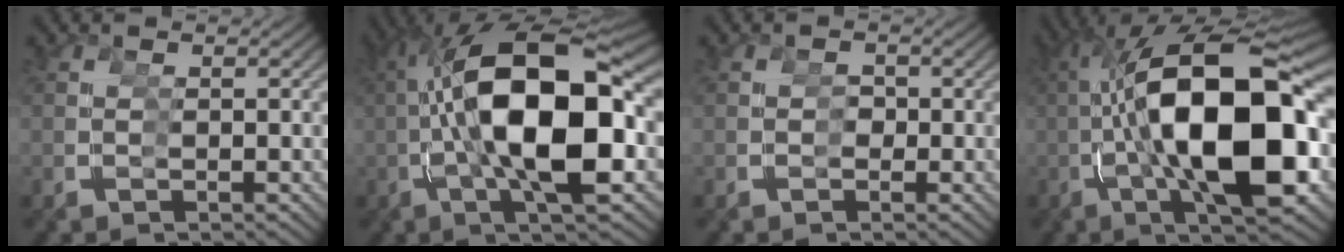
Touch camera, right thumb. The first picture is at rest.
{"total": 18.6, "force": [1.4, 9.0, 16.2], "torque": [-0.277, -0.002, 0.031]}
{"total": 1.4, "force": [-0.2, 1.3, -0.2], "torque": [0.001, -0.014, 0.001]}
{"total": 21.0, "force": [0.8, 9.8, 18.6], "torque": [-0.305, -0.010, 0.031]}